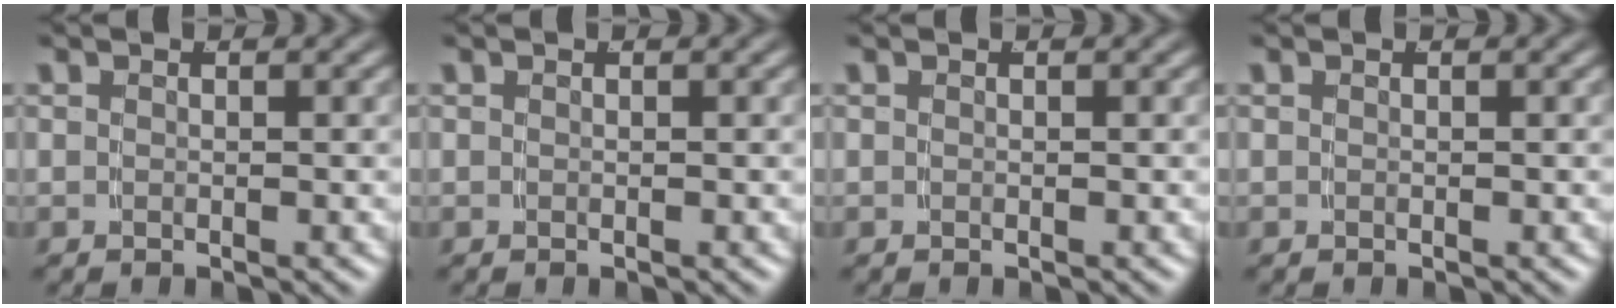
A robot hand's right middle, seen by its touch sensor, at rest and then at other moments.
{"total": 0.0}
{"total": 0.0}
{"total": 0.0}